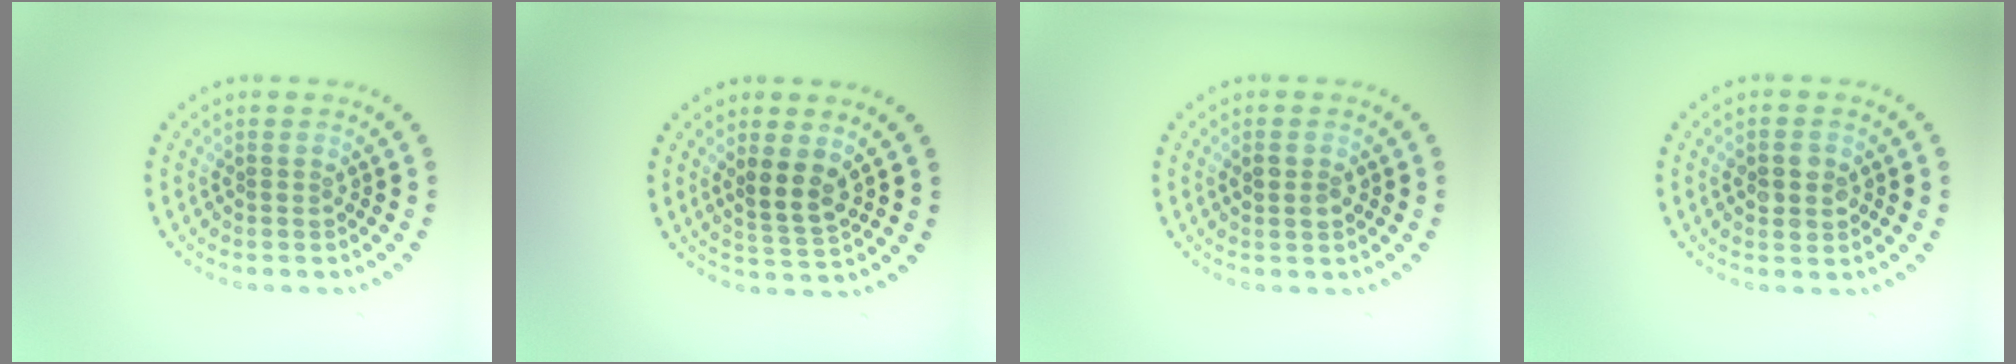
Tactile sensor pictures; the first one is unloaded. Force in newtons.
{"total": 2.8, "press": 2.5, "slide": 1.3}
{"total": 1.4, "press": 1.4, "slide": 0.2}
{"total": 2.1, "press": 2.1, "slide": 0.2}